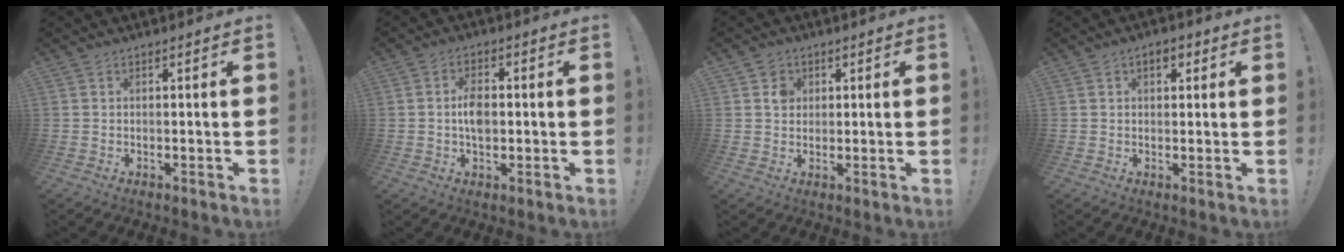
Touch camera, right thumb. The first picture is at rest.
{"total": 5.7, "force": [-0.4, 3.5, 4.5], "torque": [-0.079, 0.007, -0.009]}
{"total": 3.7, "force": [1.2, 3.3, 1.2], "torque": [-0.004, -0.005, 0.016]}
{"total": 3.3, "force": [1.2, 1.9, 2.4], "torque": [-0.033, 0.002, 0.018]}